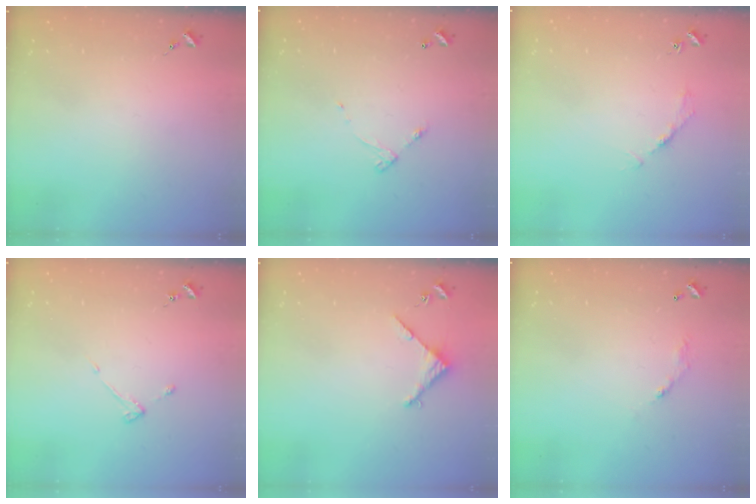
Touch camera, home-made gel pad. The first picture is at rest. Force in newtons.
{"total": 4.2, "press": 4.2, "slide": 0.2}
{"total": 2.7, "press": 2.7, "slide": 0.4}
{"total": 3.0, "press": 3.0, "slide": 0.4}
{"total": 3.4, "press": 3.4, "slide": 0.4}
{"total": 5.7, "press": 5.7, "slide": 0.4}